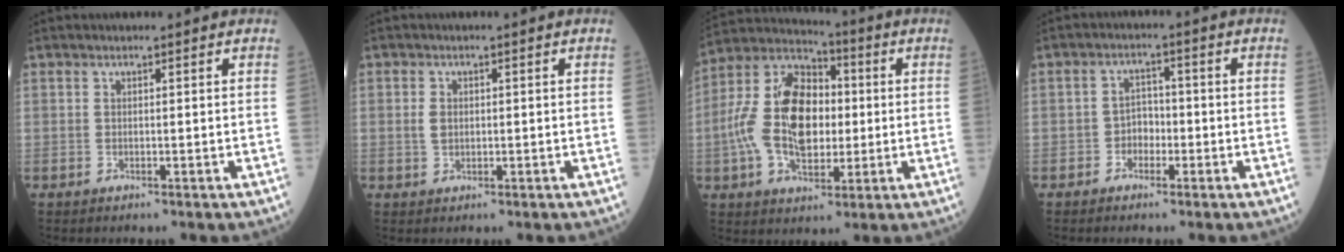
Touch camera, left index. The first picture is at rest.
{"total": 1.8, "force": [0.2, 1.5, 1.1], "torque": [-0.026, 0.003, 0.007]}
{"total": 14.9, "force": [-0.2, 8.5, 12.2], "torque": [-0.265, 0.027, -0.003]}
{"total": 2.9, "force": [-1.2, 2.2, 1.6], "torque": [-0.022, 0.006, -0.027]}